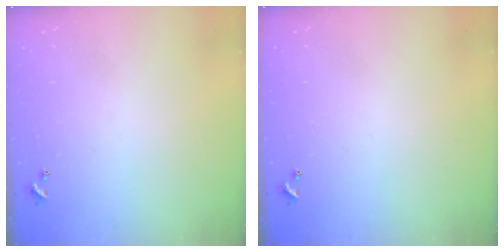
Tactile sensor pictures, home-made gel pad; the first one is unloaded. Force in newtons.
{"total": 0.0}